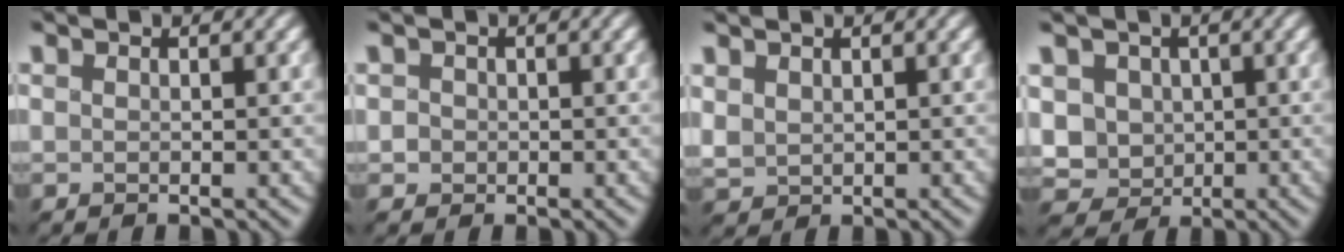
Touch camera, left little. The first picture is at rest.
{"total": 0.7, "force": [-0.4, 0.5, -0.4], "torque": [0.000, -0.002, 0.003]}
{"total": 0.9, "force": [0.6, 0.6, 0.3], "torque": [-0.018, 0.000, 0.027]}
{"total": 4.9, "force": [0.2, 4.4, 2.1], "torque": [-0.077, 0.005, 0.011]}